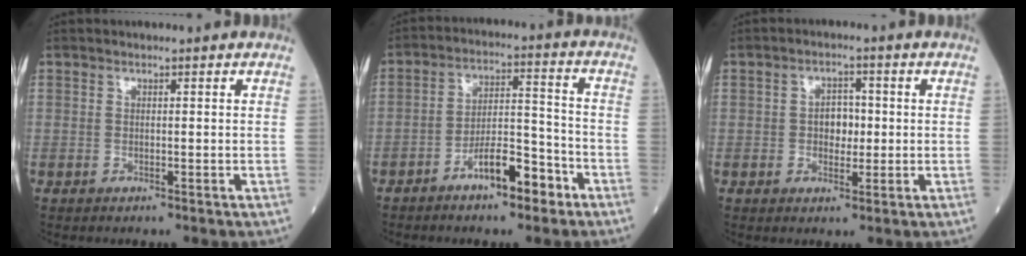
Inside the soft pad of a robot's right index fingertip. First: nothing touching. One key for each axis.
{"total": 8.5, "fx": -5.2, "fy": 2.3, "fz": 6.3, "tx": -0.109, "ty": 0.017, "tz": -0.087}
{"total": 3.6, "fx": 0.0, "fy": 2.3, "fz": 2.8, "tx": -0.041, "ty": 0.009, "tz": -0.001}